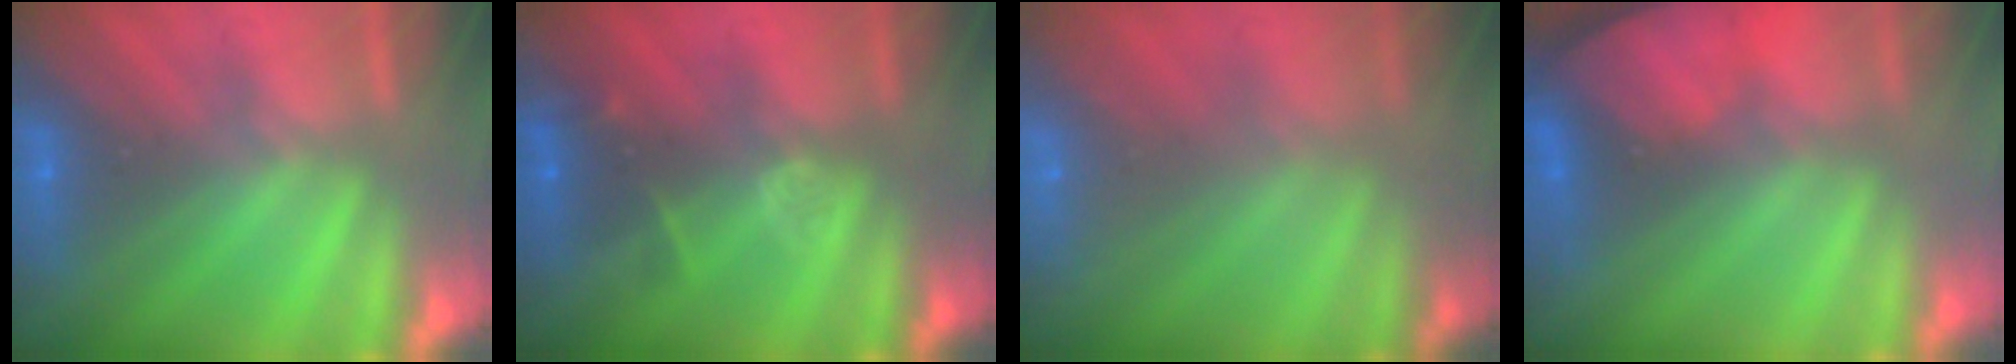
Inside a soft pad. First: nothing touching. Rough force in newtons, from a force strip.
{"total": 3.3}
{"total": 7.9}
{"total": 8.0}